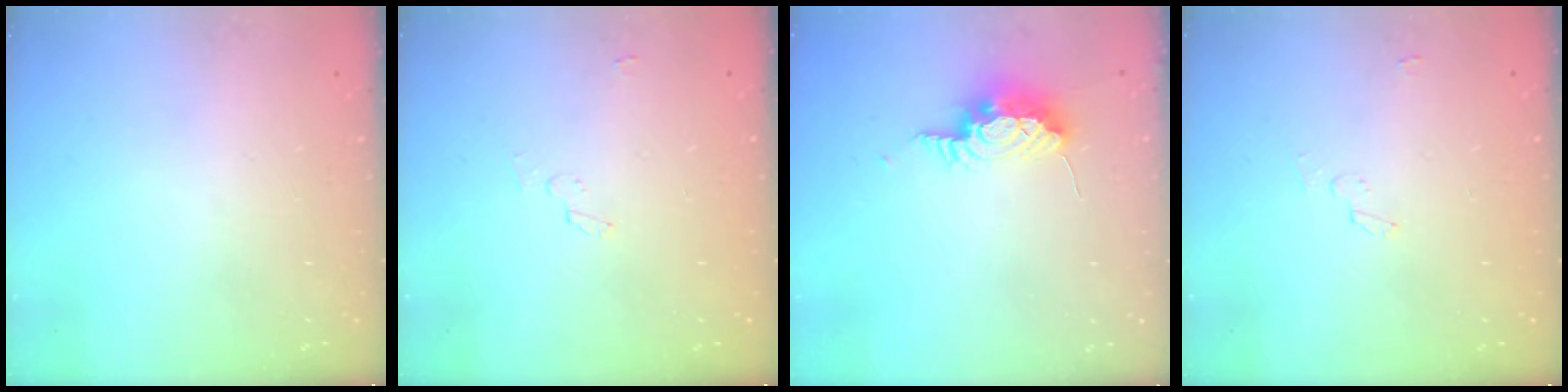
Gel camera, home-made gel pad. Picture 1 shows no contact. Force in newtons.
{"total": 2.2, "press": 2.2, "slide": 0.2}
{"total": 9.6, "press": 9.0, "slide": 3.6}
{"total": 2.2, "press": 2.2, "slide": 0.2}